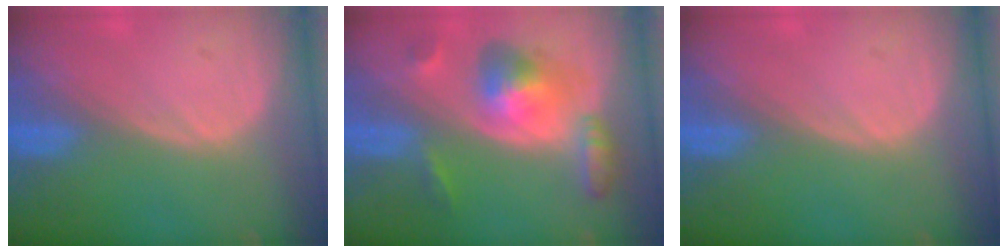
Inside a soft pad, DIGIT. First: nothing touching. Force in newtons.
{"total": 7.9, "press": 7.9, "slide": 0.5}
{"total": 0.0}